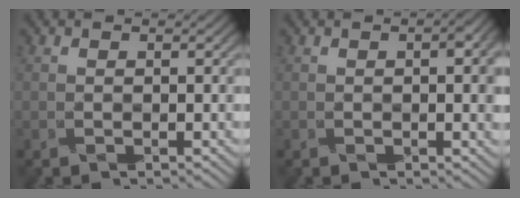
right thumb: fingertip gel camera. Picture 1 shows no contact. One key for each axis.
{"total": 3.3, "fx": 0.6, "fy": 1.0, "fz": 3.1, "tx": -0.038, "ty": 0.004, "tz": 0.009}